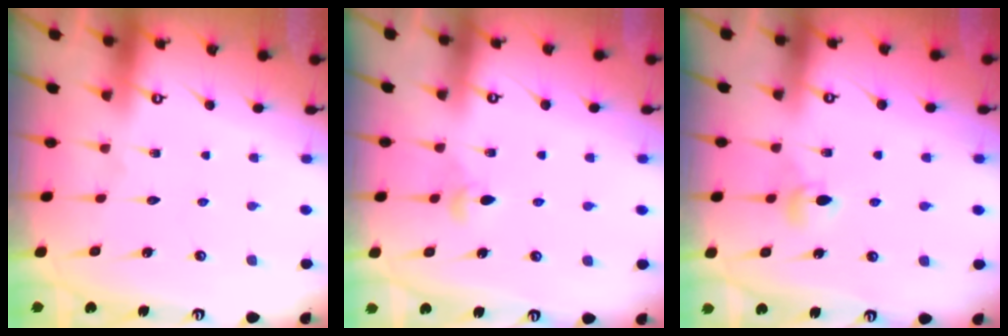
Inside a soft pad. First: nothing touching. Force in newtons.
{"total": 3.8, "press": 3.8, "slide": 0.8}
{"total": 5.0, "press": 5.0, "slide": 0.6}